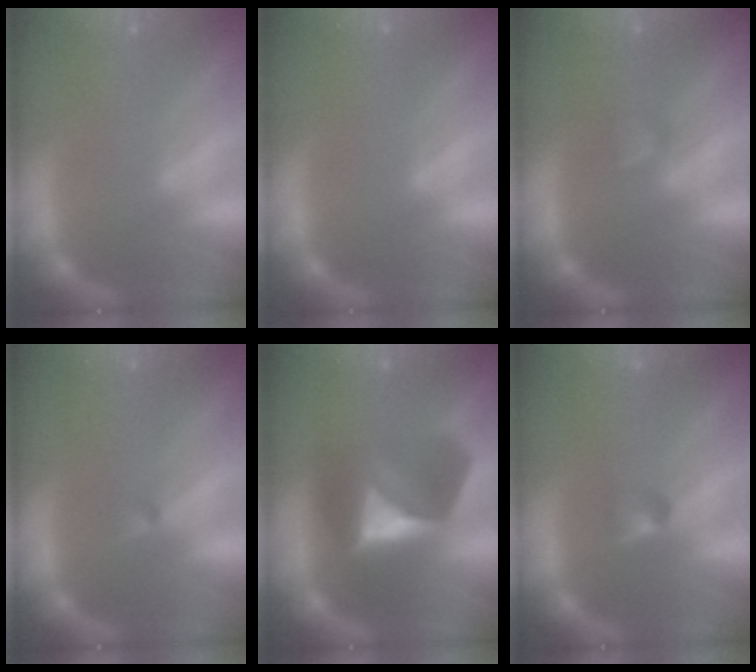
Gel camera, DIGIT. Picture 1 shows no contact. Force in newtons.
{"total": 0.0}
{"total": 1.4}
{"total": 0.9}
{"total": 6.9}
{"total": 1.4}